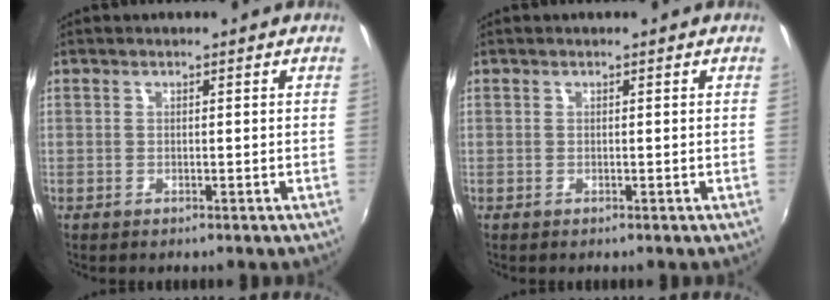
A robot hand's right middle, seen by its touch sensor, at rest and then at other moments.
{"total": 0.0}